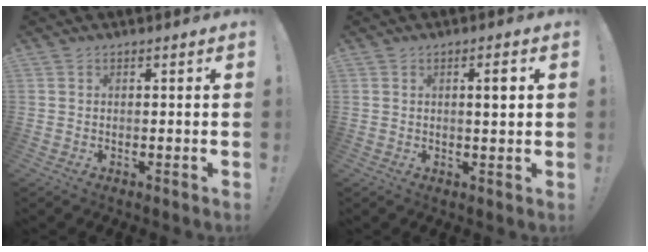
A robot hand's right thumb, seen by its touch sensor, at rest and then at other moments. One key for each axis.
{"total": 3.4, "fx": 0.8, "fy": 0.5, "fz": 3.3, "tx": -0.041, "ty": -0.006, "tz": 0.004}